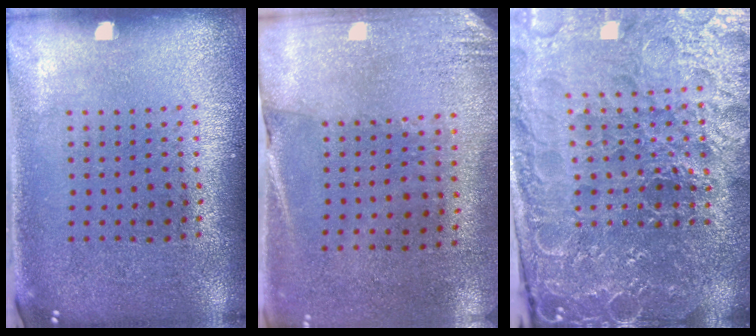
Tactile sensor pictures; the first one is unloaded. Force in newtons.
{"total": 2.6, "press": 2.3, "slide": 1.2}
{"total": 5.2, "press": 4.9, "slide": 1.6}